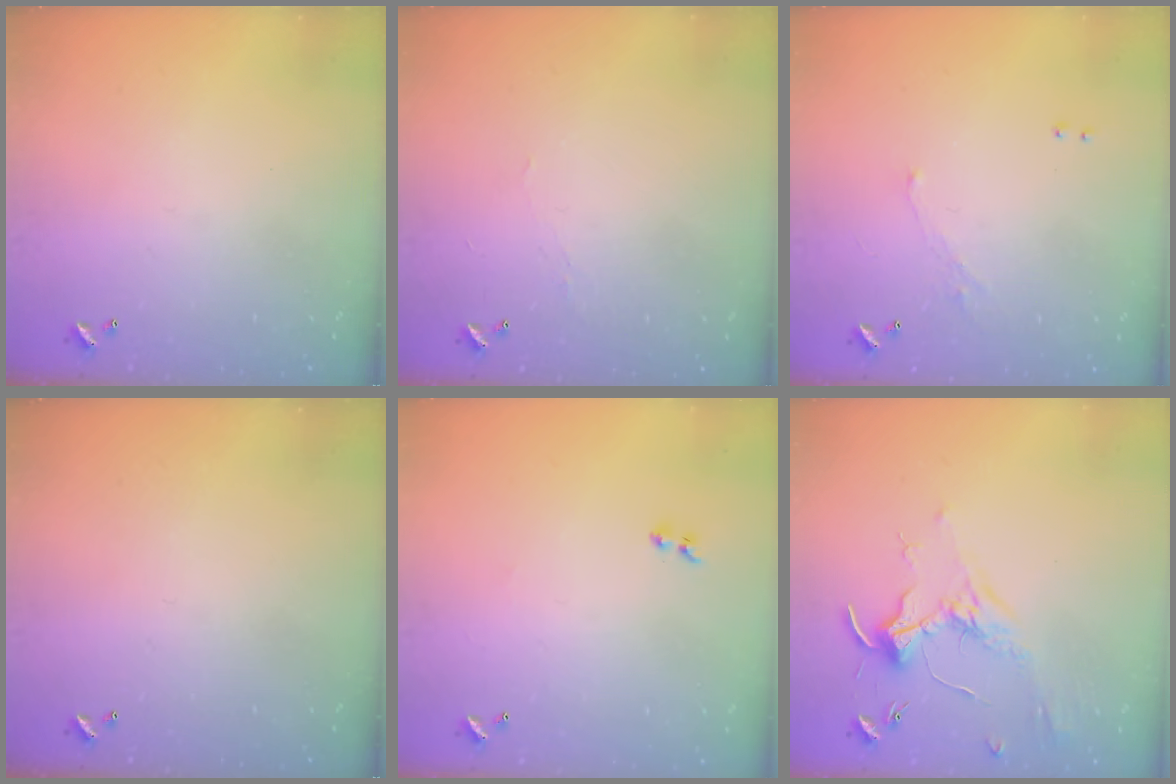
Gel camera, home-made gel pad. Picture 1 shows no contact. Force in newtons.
{"total": 0.8, "press": 0.7, "slide": 0.4}
{"total": 0.8, "press": 0.6, "slide": 0.5}
{"total": 0.0}
{"total": 2.0, "press": 1.7, "slide": 1.0}
{"total": 1.7, "press": 1.6, "slide": 0.7}